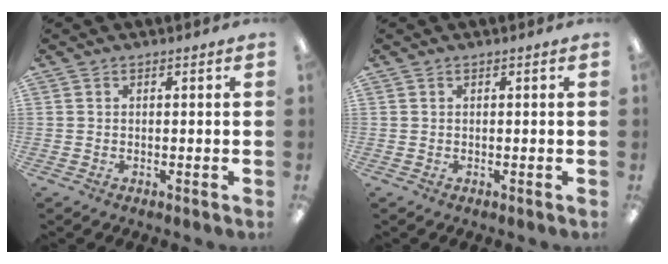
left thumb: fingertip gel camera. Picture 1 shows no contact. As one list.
[{"total": 0.0}]